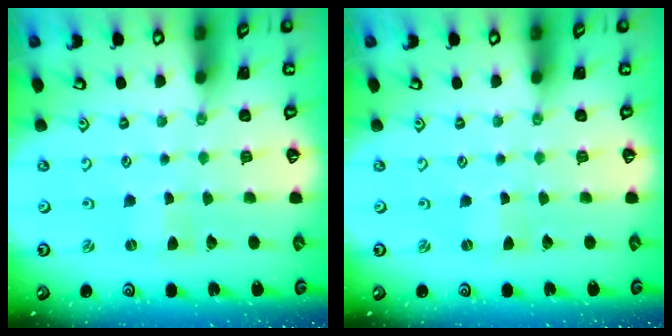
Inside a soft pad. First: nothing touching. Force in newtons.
{"total": 0.0}